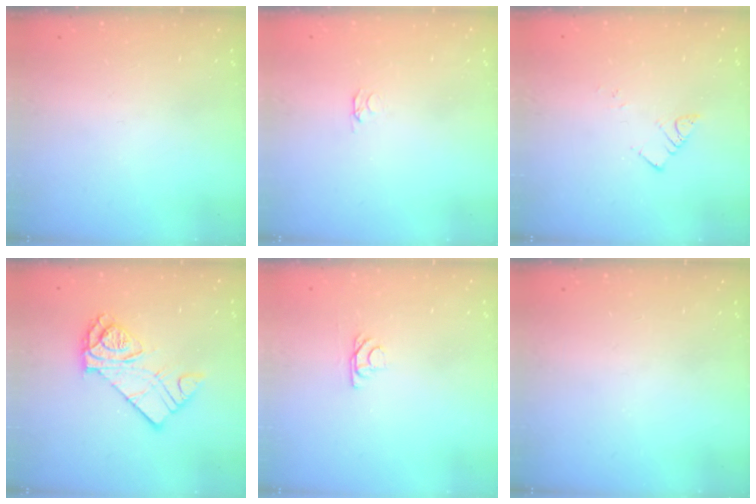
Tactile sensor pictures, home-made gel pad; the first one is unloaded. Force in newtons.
{"total": 2.1, "press": 2.0, "slide": 0.3}
{"total": 4.0, "press": 4.0, "slide": 0.1}
{"total": 12.9, "press": 12.9, "slide": 0.7}
{"total": 3.8, "press": 3.8, "slide": 0.4}
{"total": 0.0}